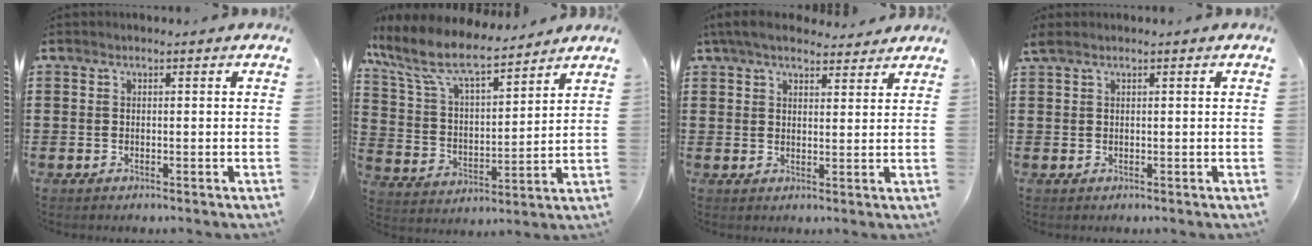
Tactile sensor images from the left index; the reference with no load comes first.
{"total": 9.7, "force": [7.9, 2.3, 5.1], "torque": [-0.130, -0.036, 0.136]}
{"total": 5.5, "force": [4.7, 1.6, 2.4], "torque": [-0.060, -0.004, 0.088]}
{"total": 0.8, "force": [0.5, 0.1, 0.7], "torque": [-0.014, 0.001, 0.009]}